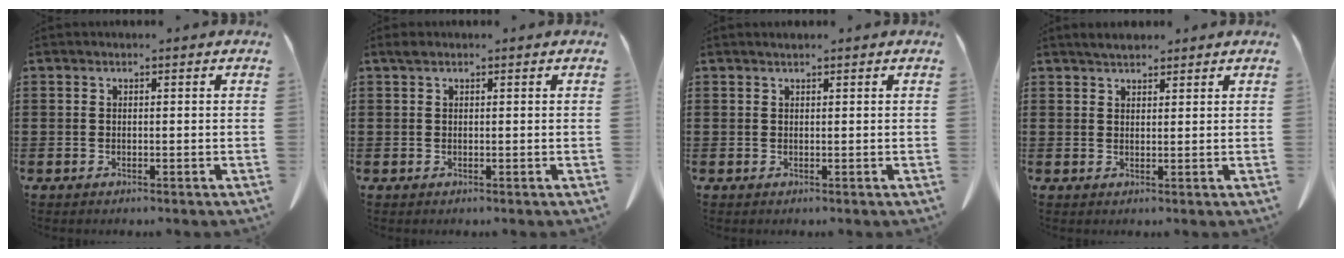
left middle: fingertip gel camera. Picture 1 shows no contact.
{"total": 0.7, "force": [0.5, 0.4, 0.4], "torque": [-0.012, 0.001, 0.009]}
{"total": 0.6, "force": [0.5, 0.0, 0.3], "torque": [-0.007, -0.001, 0.011]}
{"total": 2.2, "force": [2.0, 0.5, 0.5], "torque": [-0.015, 0.003, 0.040]}